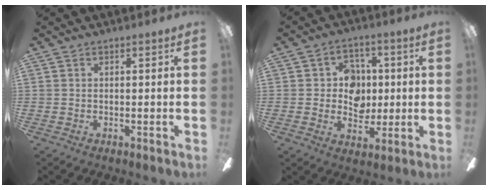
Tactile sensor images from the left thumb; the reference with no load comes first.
{"total": 8.2, "force": [0.6, 7.3, 3.6], "torque": [-0.044, 0.005, 0.013]}